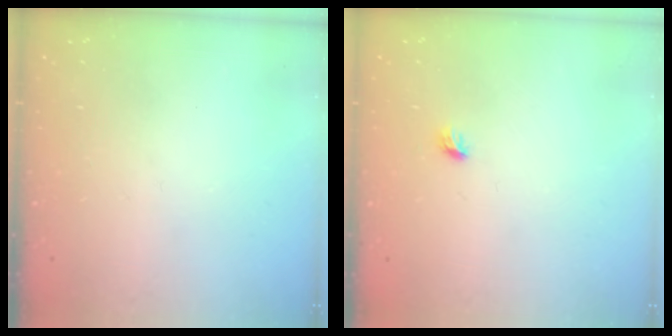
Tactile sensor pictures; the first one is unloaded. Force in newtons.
{"total": 3.7, "press": 3.6, "slide": 0.8}